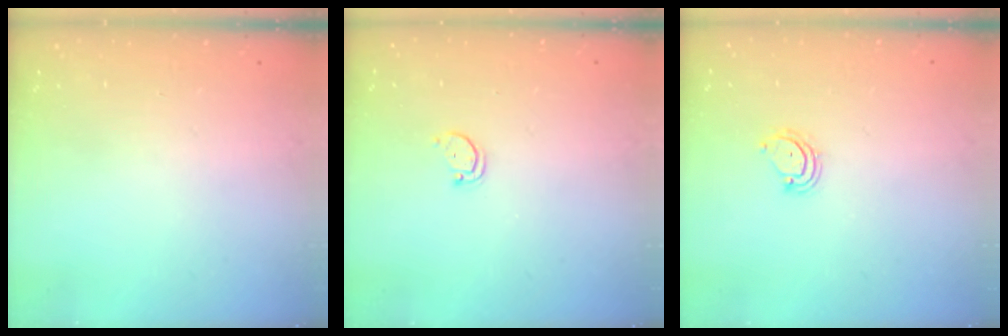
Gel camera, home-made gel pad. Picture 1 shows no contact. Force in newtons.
{"total": 1.8, "press": 1.8, "slide": 0.1}
{"total": 4.2, "press": 4.1, "slide": 0.5}